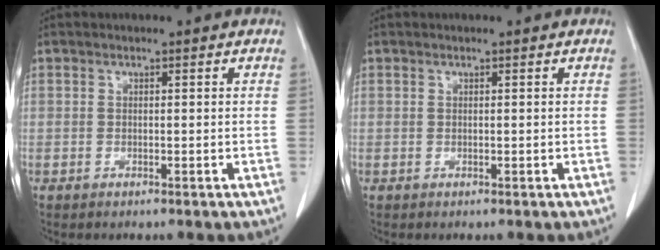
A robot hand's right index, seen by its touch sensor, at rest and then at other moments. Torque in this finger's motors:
{"motor_torque": [0.00, 0.00, 0.00, 0.00]}